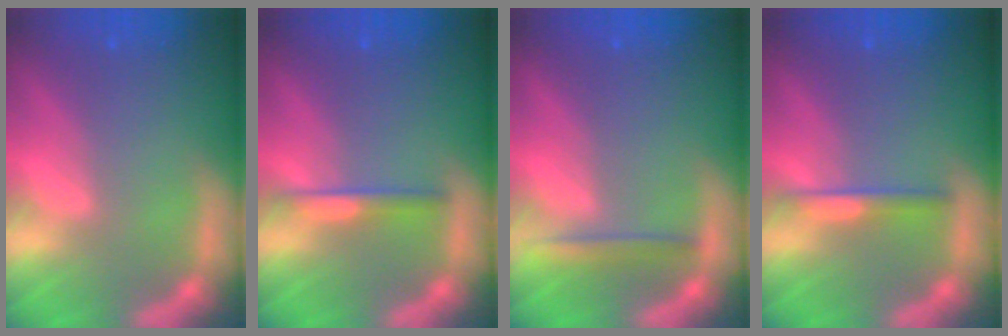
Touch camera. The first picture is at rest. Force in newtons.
{"total": 1.9}
{"total": 2.0}
{"total": 1.9}